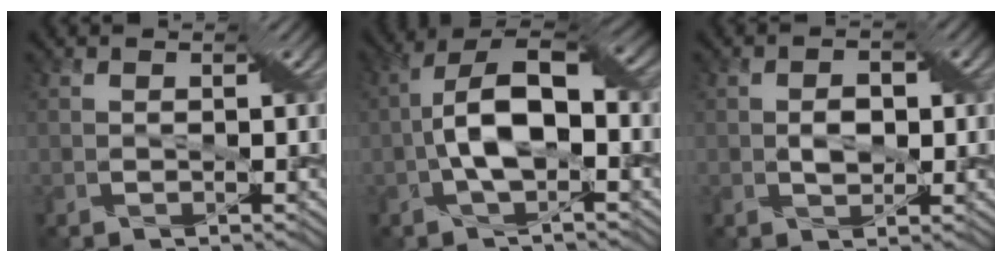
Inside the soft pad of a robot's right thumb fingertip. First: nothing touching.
{"total": 8.5, "force": [-0.9, 3.9, 7.5], "torque": [-0.143, 0.014, -0.018]}
{"total": 1.8, "force": [0.2, 1.3, 1.3], "torque": [-0.021, -0.001, 0.005]}